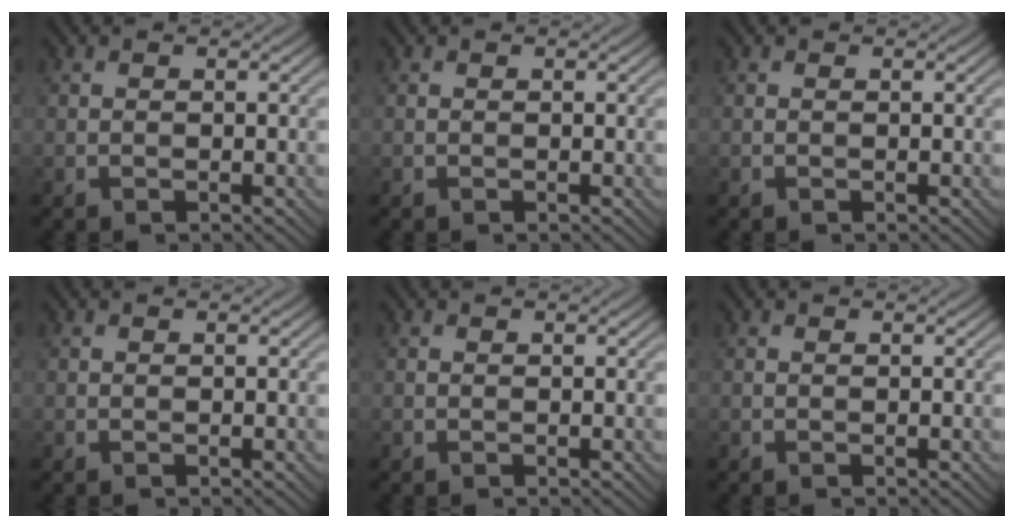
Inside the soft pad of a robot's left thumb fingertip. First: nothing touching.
{"total": 0.0}
{"total": 0.0}
{"total": 0.0}
{"total": 0.0}
{"total": 0.0}